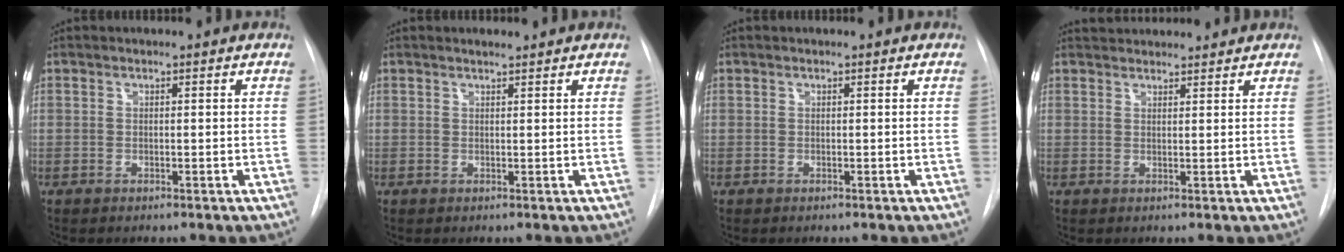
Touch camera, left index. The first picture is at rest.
{"total": 1.4, "force": [1.3, 0.1, 0.5], "torque": [-0.010, 0.008, 0.024]}
{"total": 0.0}
{"total": 6.5, "force": [6.3, 1.1, 1.2], "torque": [-0.015, 0.034, 0.083]}